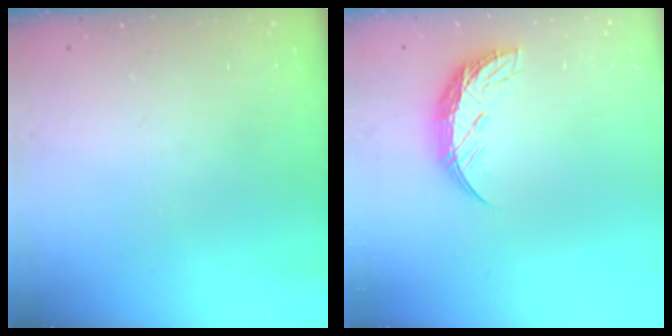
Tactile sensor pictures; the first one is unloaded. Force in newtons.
{"total": 10.0, "press": 10.0, "slide": 0.6}